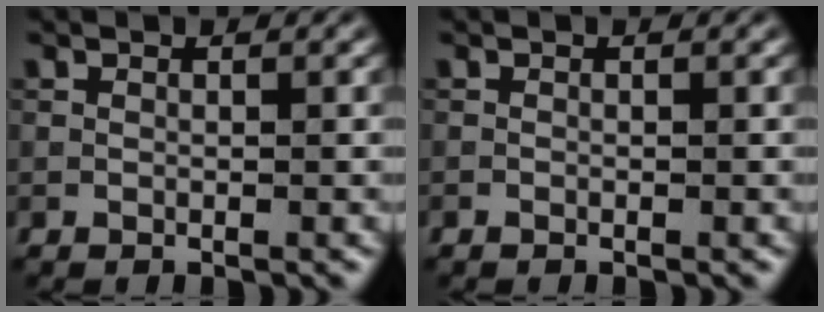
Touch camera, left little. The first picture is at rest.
{"total": 0.0}